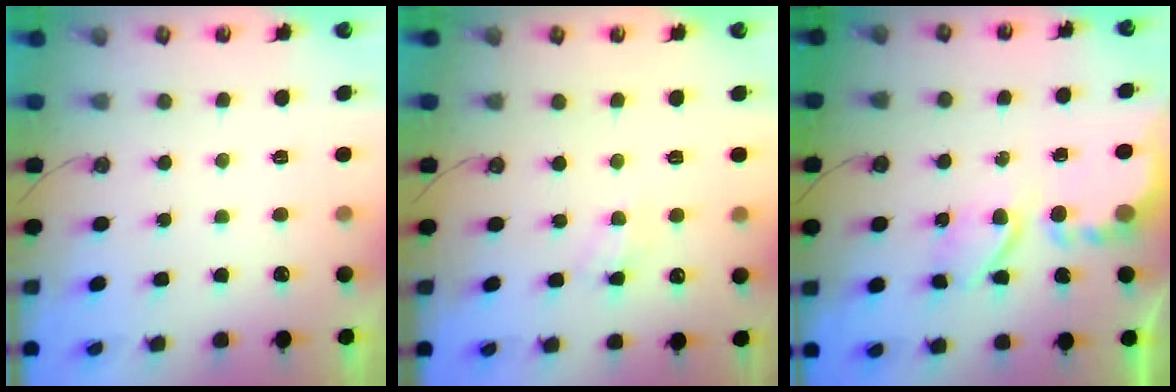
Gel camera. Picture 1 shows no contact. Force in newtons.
{"total": 4.8, "press": 4.7, "slide": 0.7}
{"total": 5.5, "press": 5.5, "slide": 0.6}